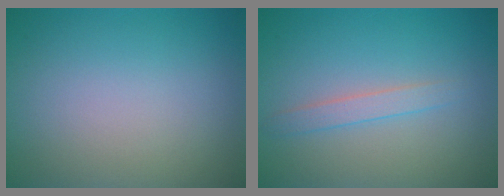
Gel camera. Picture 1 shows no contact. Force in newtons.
{"total": 1.5, "press": 1.5, "slide": 0.1}